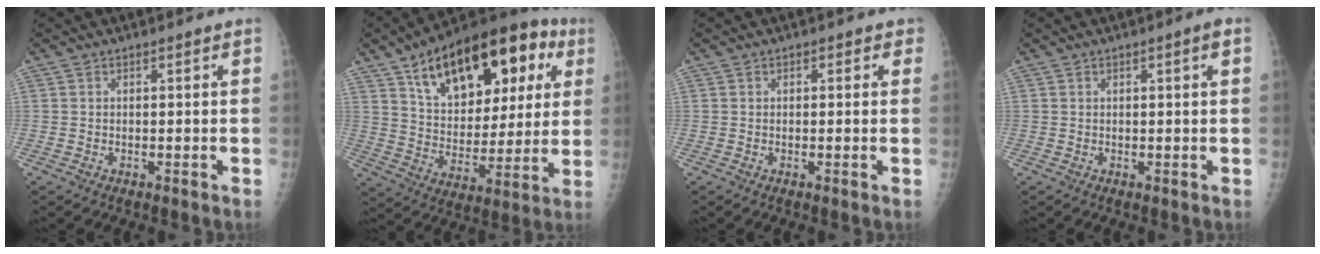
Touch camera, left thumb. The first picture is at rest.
{"total": 26.8, "force": [11.9, 14.2, 19.4], "torque": [-0.255, 0.005, 0.188]}
{"total": 1.2, "force": [0.5, 0.9, 0.5], "torque": [0.014, 0.002, -0.002]}
{"total": 1.6, "force": [0.5, 0.1, 1.6], "torque": [-0.026, 0.002, 0.007]}